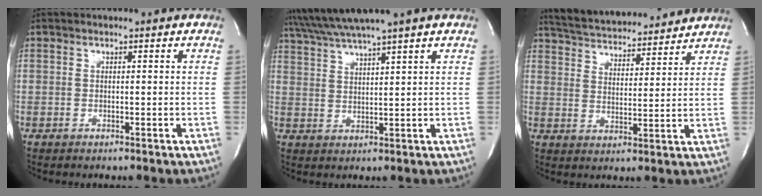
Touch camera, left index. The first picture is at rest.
{"total": 8.1, "force": [6.8, -1.8, 4.0], "torque": [-0.075, 0.019, 0.119]}
{"total": 17.3, "force": [16.2, 3.0, 5.4], "torque": [-0.096, 0.026, 0.240]}